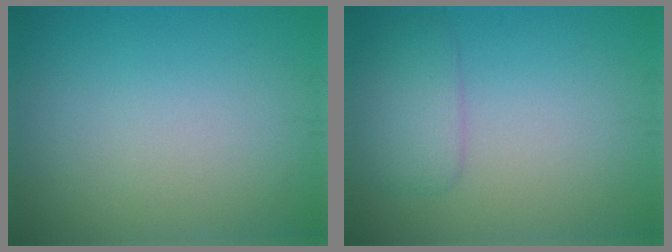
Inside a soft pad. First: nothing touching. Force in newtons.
{"total": 2.6, "press": 2.6, "slide": 0.0}